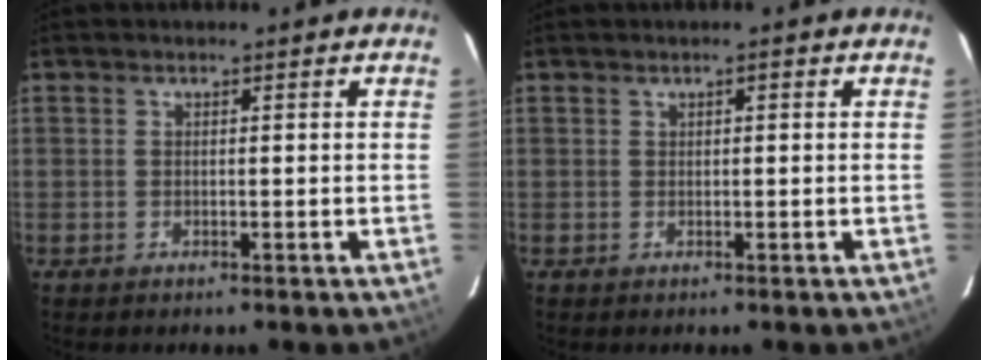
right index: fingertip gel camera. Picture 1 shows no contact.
{"total": 0.6, "force": [0.3, 0.3, 0.4], "torque": [-0.006, 0.005, 0.004]}